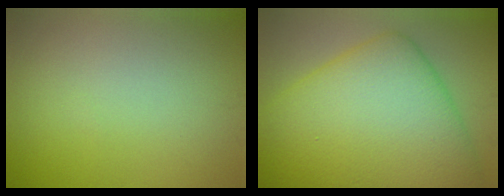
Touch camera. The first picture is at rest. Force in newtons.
{"total": 14.0, "press": 14.0, "slide": 0.3}